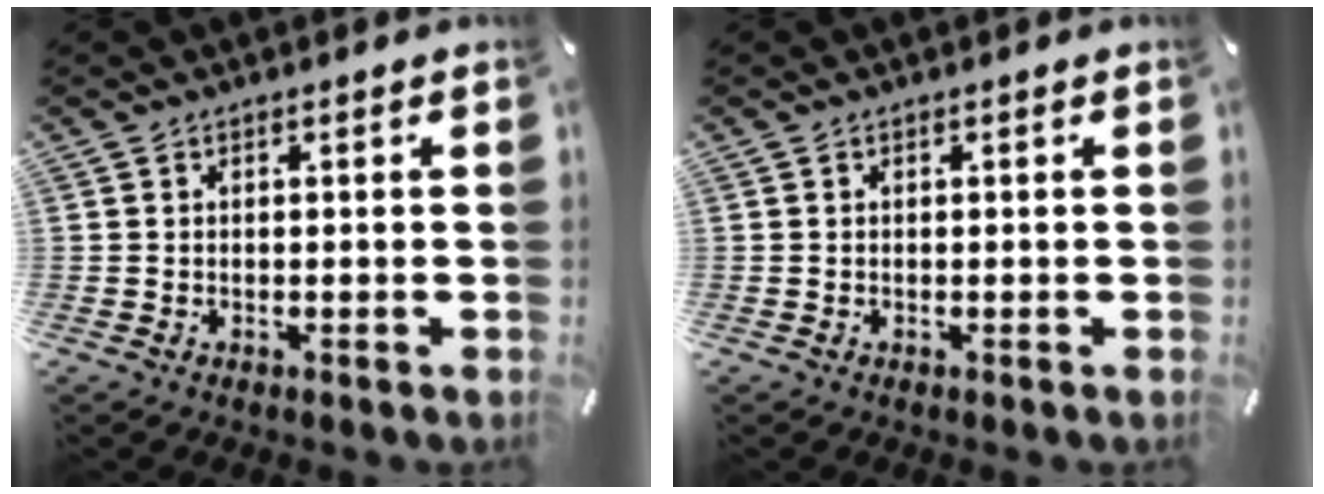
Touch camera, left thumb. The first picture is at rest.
{"total": 0.0}